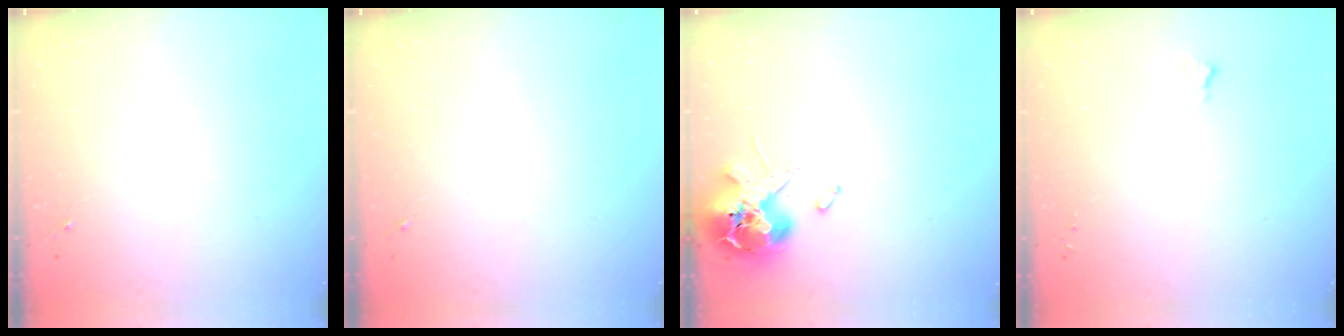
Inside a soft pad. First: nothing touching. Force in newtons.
{"total": 0.0}
{"total": 12.4, "press": 12.3, "slide": 1.9}
{"total": 4.1, "press": 4.0, "slide": 0.6}